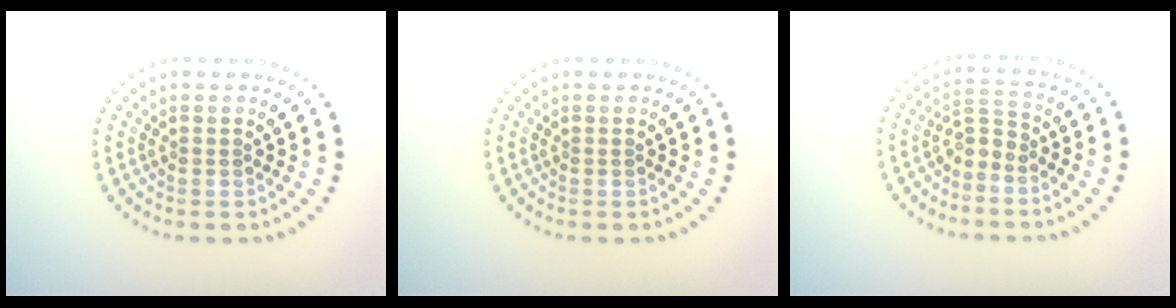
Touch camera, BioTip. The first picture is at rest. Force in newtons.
{"total": 0.0}
{"total": 1.9, "press": 1.4, "slide": 1.2}